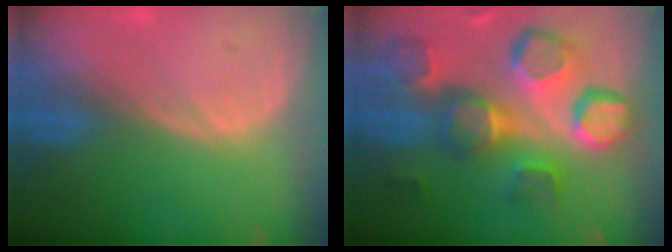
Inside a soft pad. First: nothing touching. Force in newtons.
{"total": 12.6, "press": 11.2, "slide": 5.7}